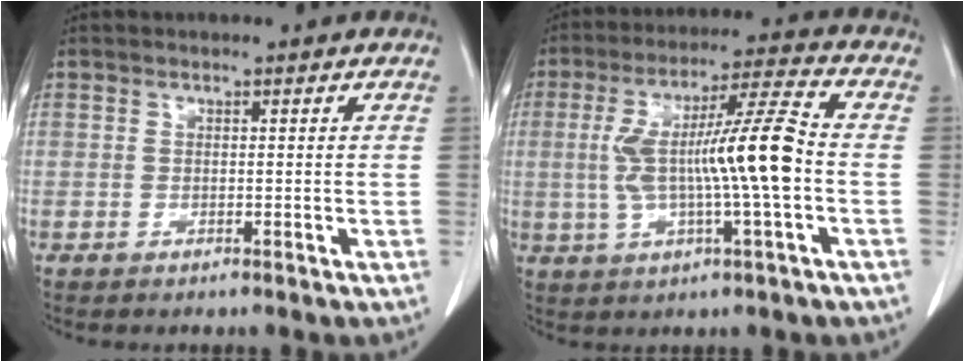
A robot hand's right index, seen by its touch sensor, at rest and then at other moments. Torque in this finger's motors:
{"motor_torque": [1.59, -0.36, 0.74, 0.21]}